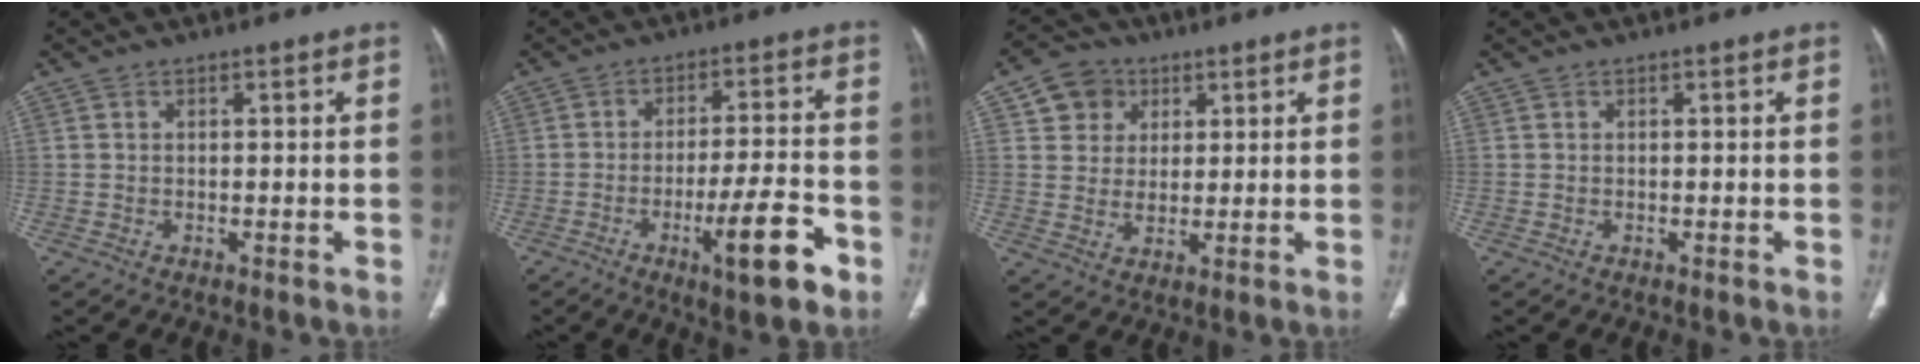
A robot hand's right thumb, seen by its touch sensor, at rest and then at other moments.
{"total": 11.6, "force": [-5.4, 2.4, 9.9], "torque": [-0.146, 0.025, -0.080]}
{"total": 7.6, "force": [3.1, 6.5, 2.2], "torque": [-0.008, -0.008, 0.055]}
{"total": 0.0}